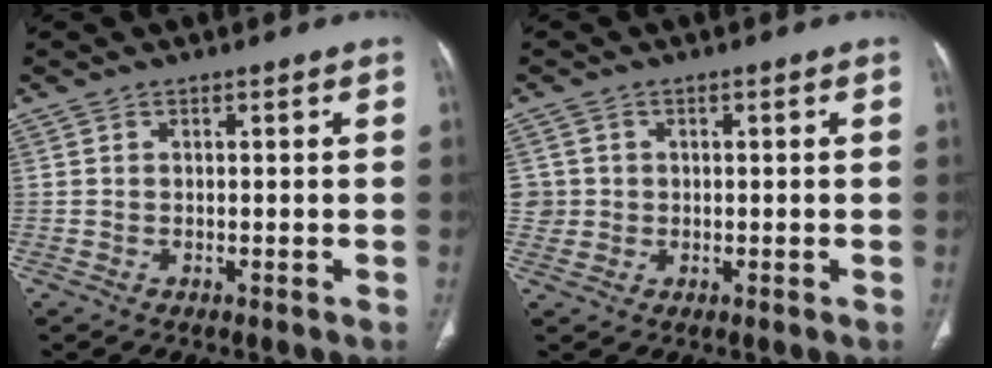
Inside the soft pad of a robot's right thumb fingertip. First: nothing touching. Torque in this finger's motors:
{"motor_torque": [-0.38, 0.03, 0.08, 0.43, -0.01]}